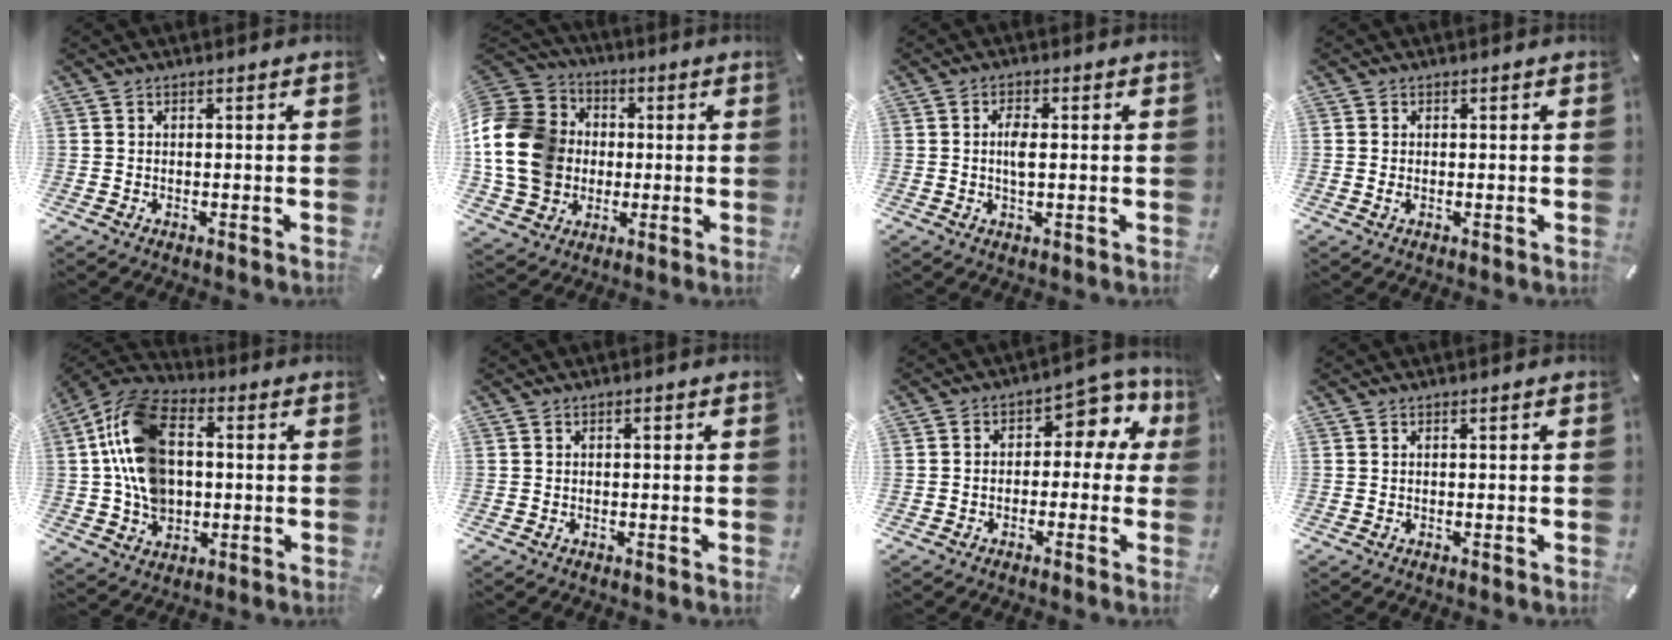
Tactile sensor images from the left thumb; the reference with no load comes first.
{"total": 18.0, "force": [-1.1, 15.6, 9.0], "torque": [-0.190, 0.016, -0.021]}
{"total": 3.7, "force": [0.2, 1.3, 3.4], "torque": [-0.076, -0.001, -0.001]}
{"total": 0.7, "force": [-0.1, 0.6, 0.5], "torque": [-0.008, 0.002, -0.002]}
{"total": 16.7, "force": [0.9, 12.6, 11.0], "torque": [-0.250, 0.015, 0.018]}
{"total": 0.7, "force": [0.2, 0.4, 0.6], "torque": [-0.012, 0.001, 0.003]}
{"total": 8.4, "force": [2.4, 5.2, 6.1], "torque": [-0.085, -0.017, 0.036]}
{"total": 0.0}